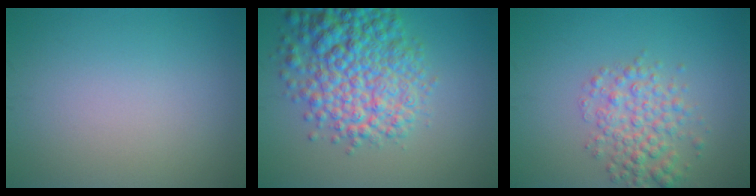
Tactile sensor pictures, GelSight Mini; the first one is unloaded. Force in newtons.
{"total": 8.7, "press": 8.7, "slide": 0.3}
{"total": 3.9, "press": 3.9, "slide": 0.1}